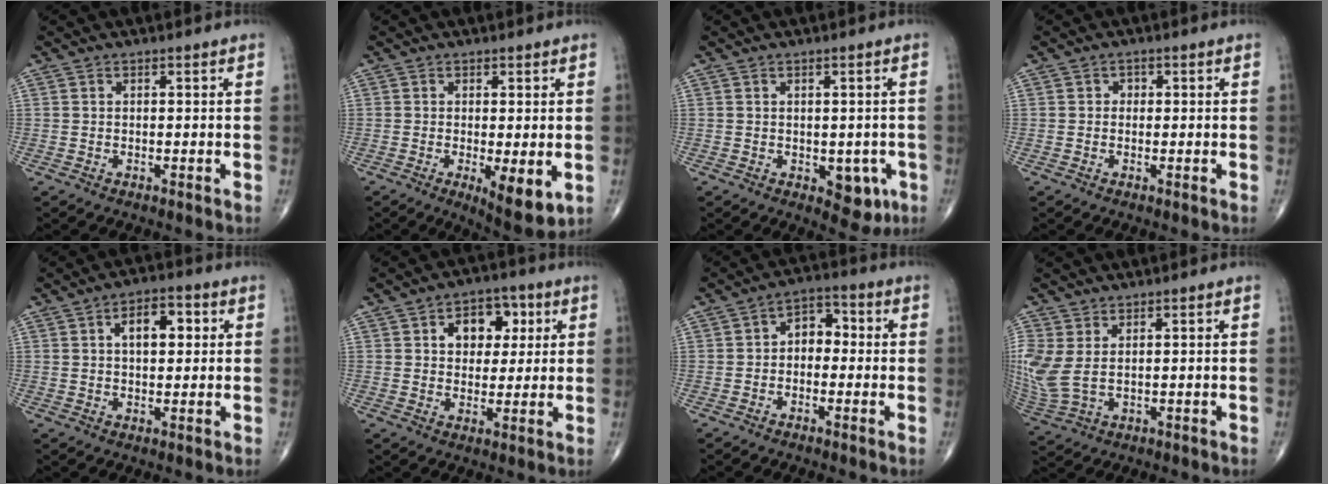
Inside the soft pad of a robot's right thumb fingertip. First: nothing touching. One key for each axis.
{"total": 7.1, "fx": -1.6, "fy": 2.2, "fz": 6.6, "tx": -0.096, "ty": -0.022, "tz": -0.020}
{"total": 5.5, "fx": -1.6, "fy": 3.3, "fz": 4.0, "tx": -0.015, "ty": -0.001, "tz": -0.012}
{"total": 1.0, "fx": 0.0, "fy": 0.9, "fz": 0.4, "tx": 0.003, "ty": 0.004, "tz": -0.004}
{"total": 7.0, "fx": 1.8, "fy": 3.8, "fz": 5.6, "tx": -0.066, "ty": 0.007, "tz": 0.024}
{"total": 9.1, "fx": 2.8, "fy": 6.4, "fz": 5.8, "tx": -0.039, "ty": -0.001, "tz": 0.038}
{"total": 5.6, "fx": -0.3, "fy": 3.9, "fz": 3.9, "tx": -0.033, "ty": 0.024, "tz": -0.020}
{"total": 8.3, "fx": 1.7, "fy": 4.7, "fz": 6.7, "tx": -0.180, "ty": 0.000, "tz": 0.049}